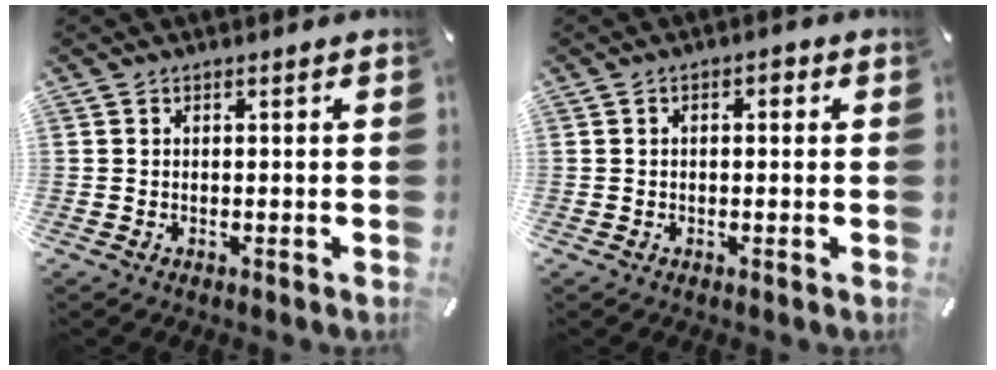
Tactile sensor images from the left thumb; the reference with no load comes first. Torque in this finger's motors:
{"motor_torque": [-0.22, -0.14, -0.07, 0.16, -0.01]}